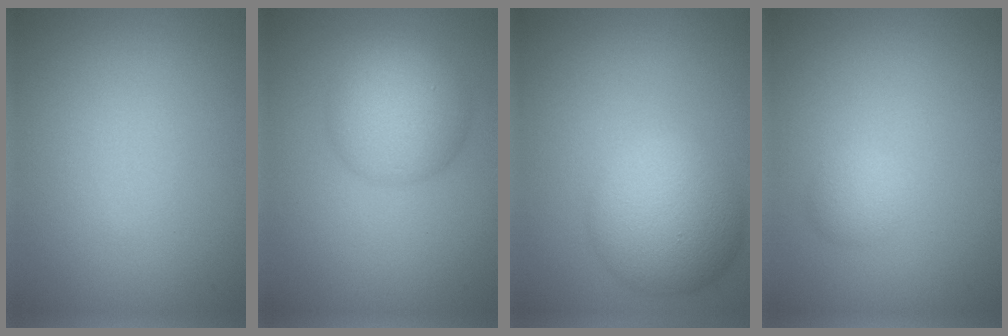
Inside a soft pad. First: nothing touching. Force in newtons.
{"total": 5.5, "press": 5.5, "slide": 0.1}
{"total": 6.8, "press": 6.8, "slide": 0.2}
{"total": 1.4, "press": 1.4, "slide": 0.1}